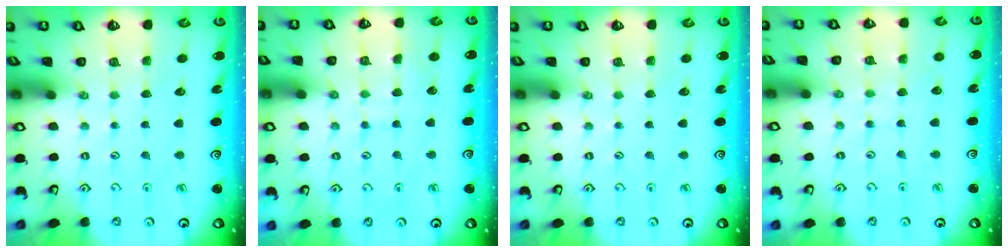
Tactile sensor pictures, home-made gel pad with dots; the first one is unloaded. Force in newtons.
{"total": 5.3, "press": 5.3, "slide": 0.6}
{"total": 0.0}
{"total": 3.9, "press": 3.8, "slide": 0.4}